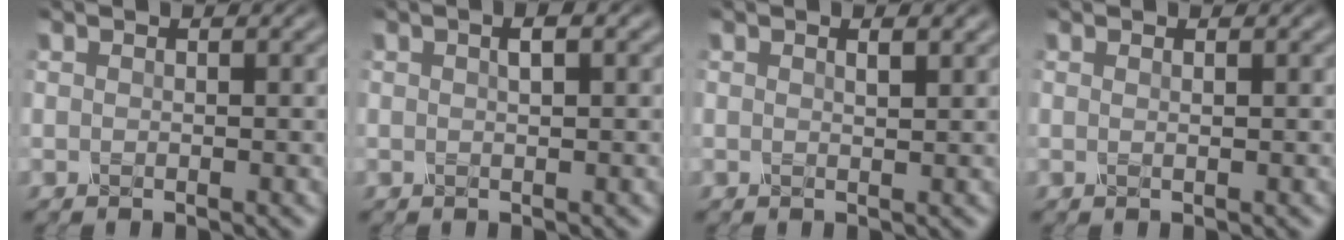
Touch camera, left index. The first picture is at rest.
{"total": 1.7, "force": [0.6, 0.5, 1.5], "torque": [-0.011, 0.004, 0.004]}
{"total": 2.1, "force": [1.1, 0.8, 1.6], "torque": [-0.003, 0.007, -0.001]}
{"total": 0.8, "force": [0.3, 0.4, 0.6], "torque": [0.001, 0.000, -0.004]}